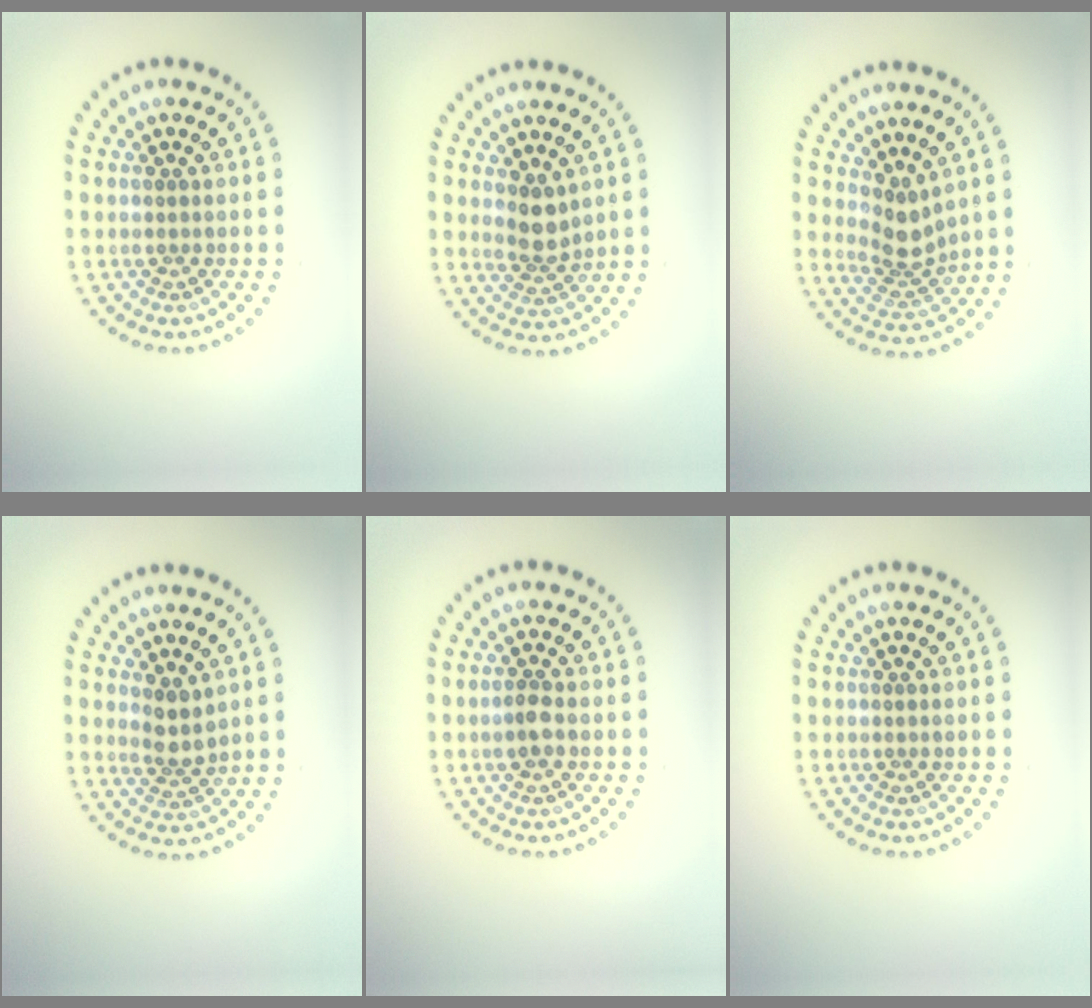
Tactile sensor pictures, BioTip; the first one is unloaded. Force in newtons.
{"total": 2.4, "press": 1.9, "slide": 1.4}
{"total": 2.9, "press": 2.0, "slide": 2.0}
{"total": 2.1, "press": 1.7, "slide": 1.1}
{"total": 1.6, "press": 1.5, "slide": 0.5}
{"total": 0.0}